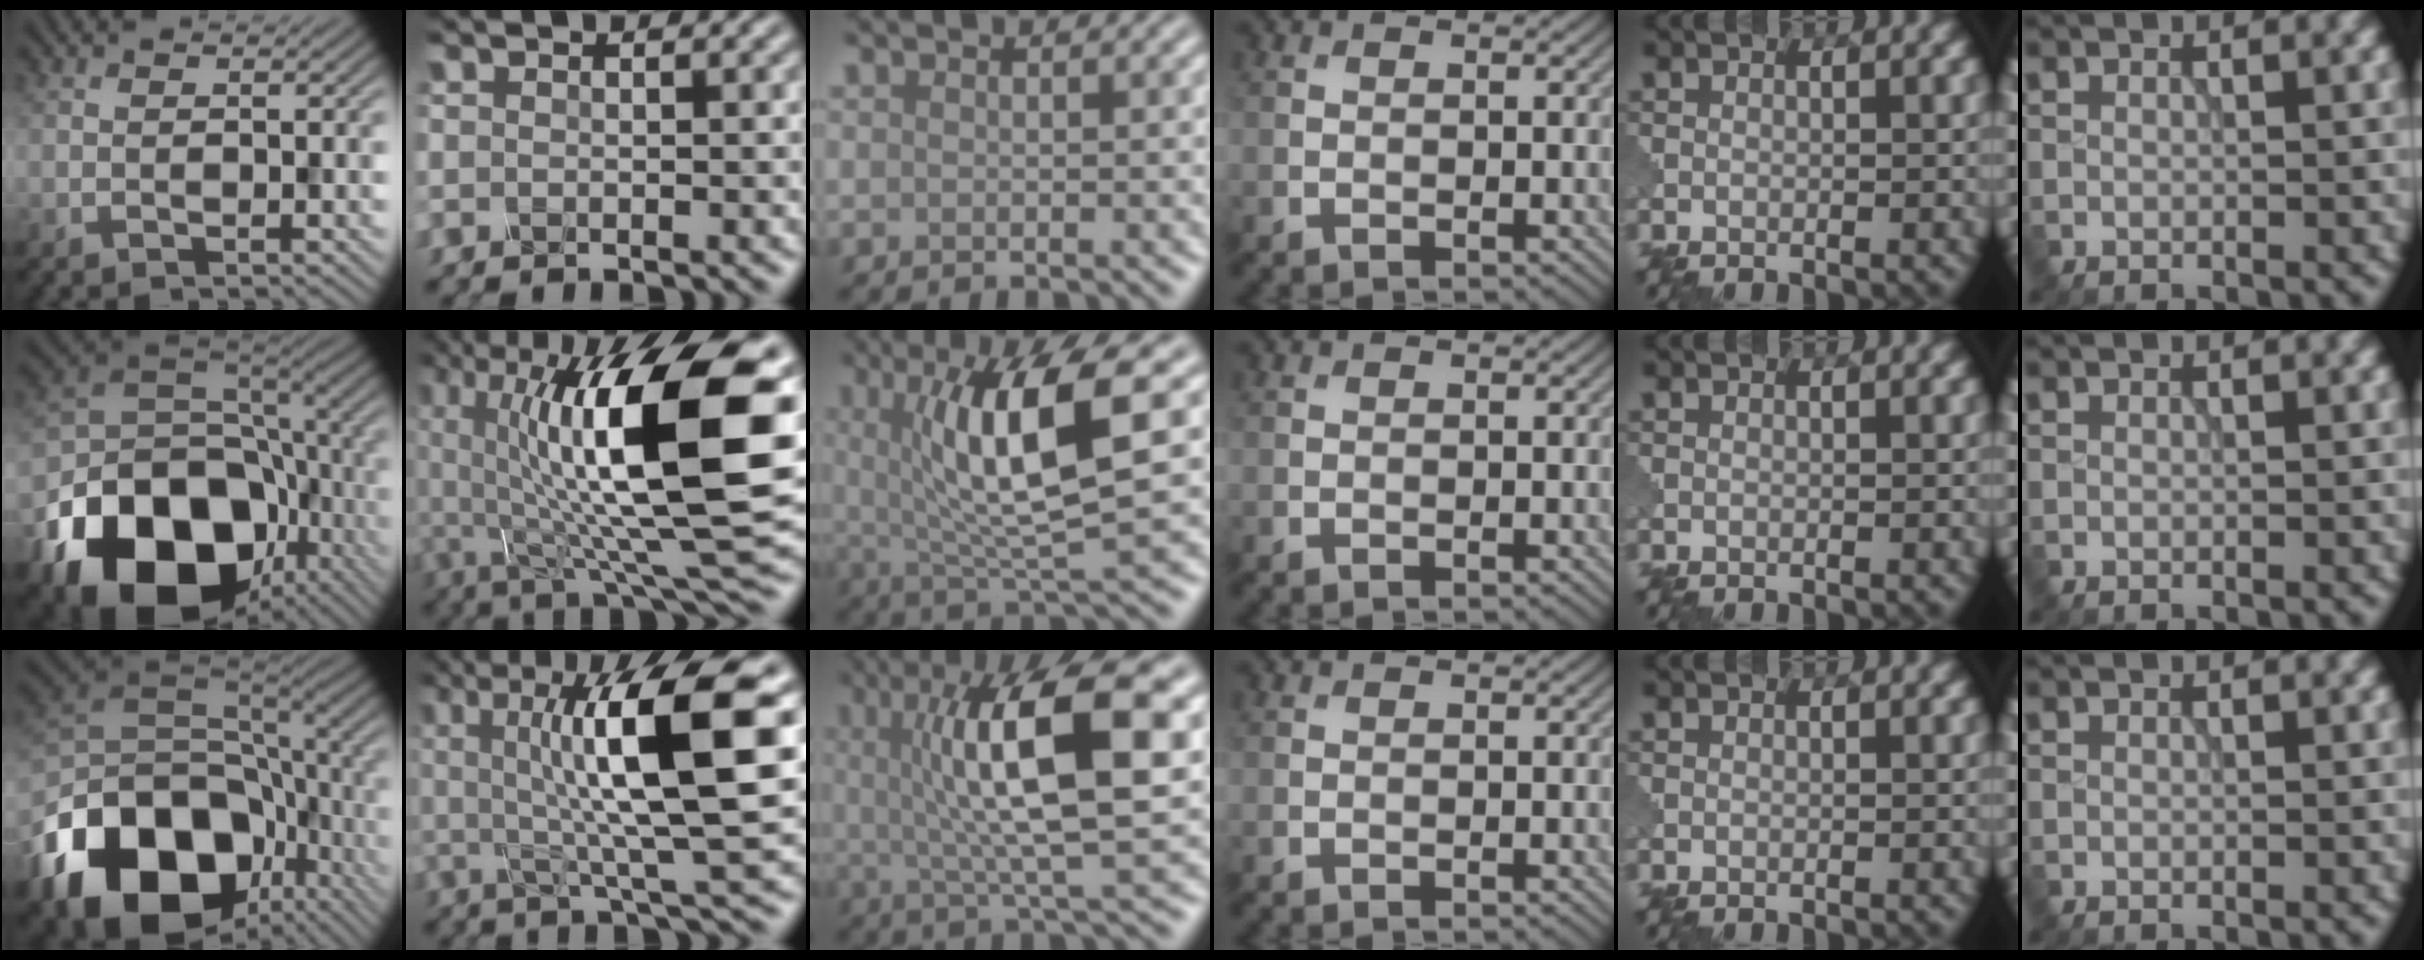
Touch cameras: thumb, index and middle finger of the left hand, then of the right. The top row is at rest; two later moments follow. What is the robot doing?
{"motion": "shake", "object": "sieve"}